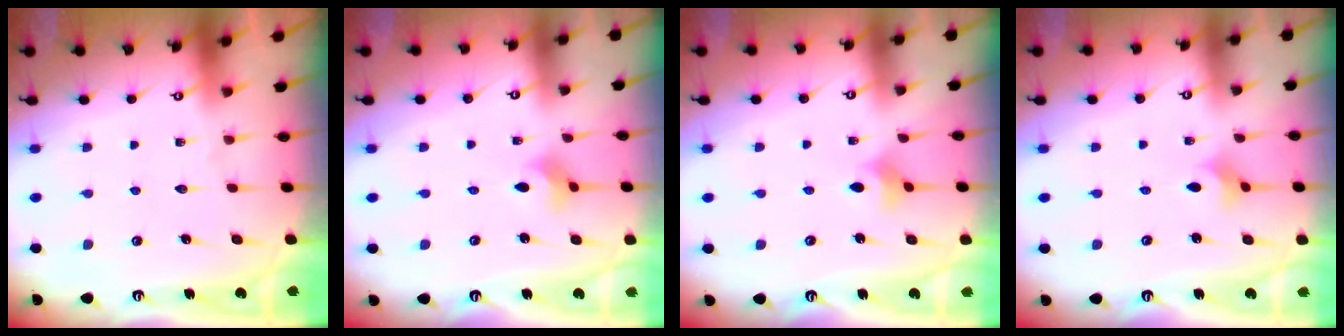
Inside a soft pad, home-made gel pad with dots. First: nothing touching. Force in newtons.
{"total": 2.7, "press": 2.6, "slide": 0.5}
{"total": 4.7, "press": 4.7, "slide": 0.7}
{"total": 2.6, "press": 2.5, "slide": 0.7}